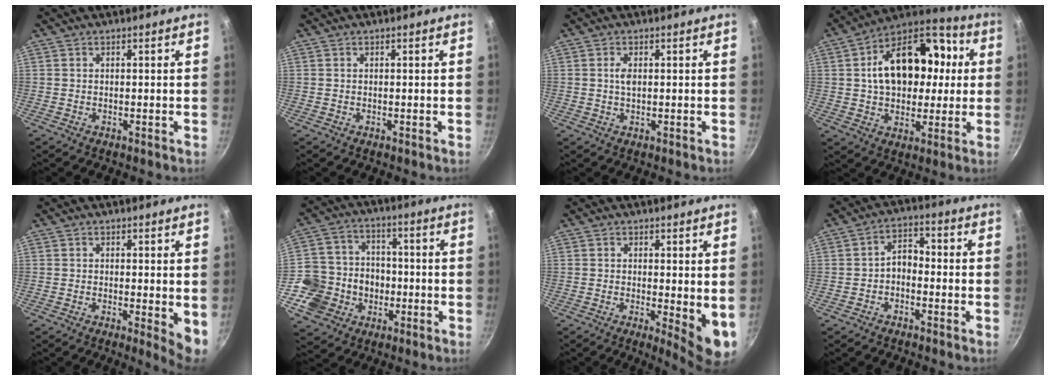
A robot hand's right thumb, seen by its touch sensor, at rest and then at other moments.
{"total": 0.0}
{"total": 2.1, "force": [0.3, 1.2, 1.7], "torque": [-0.032, 0.000, 0.006]}
{"total": 21.0, "force": [3.1, 13.4, 15.9], "torque": [-0.208, 0.027, 0.045]}
{"total": 4.6, "force": [-0.1, 1.1, 4.4], "torque": [-0.061, -0.013, -0.003]}
{"total": 13.7, "force": [-3.7, 12.2, 5.1], "torque": [-0.064, 0.039, -0.062]}
{"total": 7.3, "force": [-0.5, 2.0, 7.0], "torque": [-0.090, -0.018, -0.003]}
{"total": 4.7, "force": [-1.2, 3.2, 3.3], "torque": [-0.042, 0.028, -0.032]}